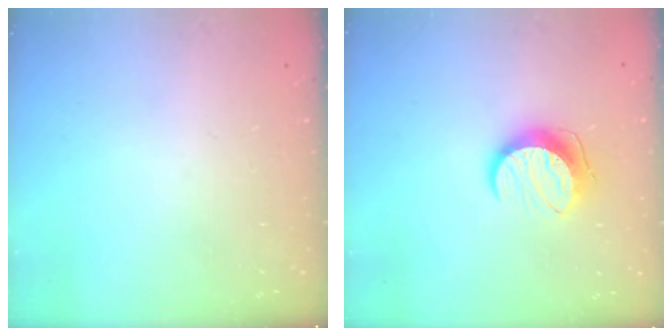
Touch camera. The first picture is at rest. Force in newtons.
{"total": 10.3, "press": 10.2, "slide": 0.4}